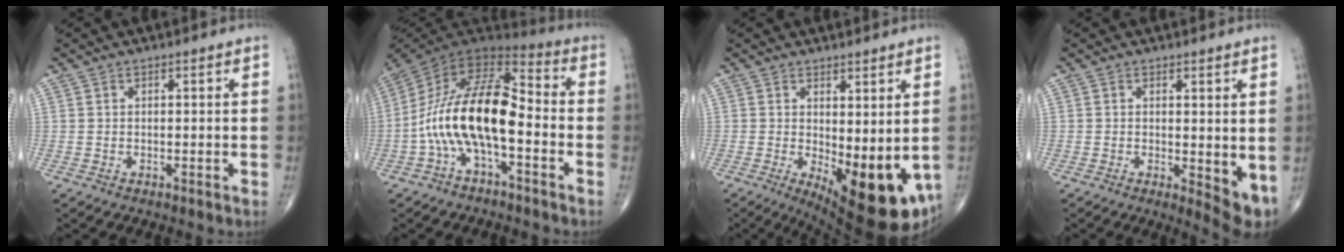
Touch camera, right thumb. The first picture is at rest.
{"total": 17.7, "force": [-3.8, 7.8, 15.4], "torque": [-0.281, 0.061, -0.078]}
{"total": 14.3, "force": [-2.0, 5.4, 13.1], "torque": [-0.173, -0.032, -0.010]}
{"total": 6.0, "force": [0.0, 2.1, 5.6], "torque": [-0.069, -0.016, 0.004]}